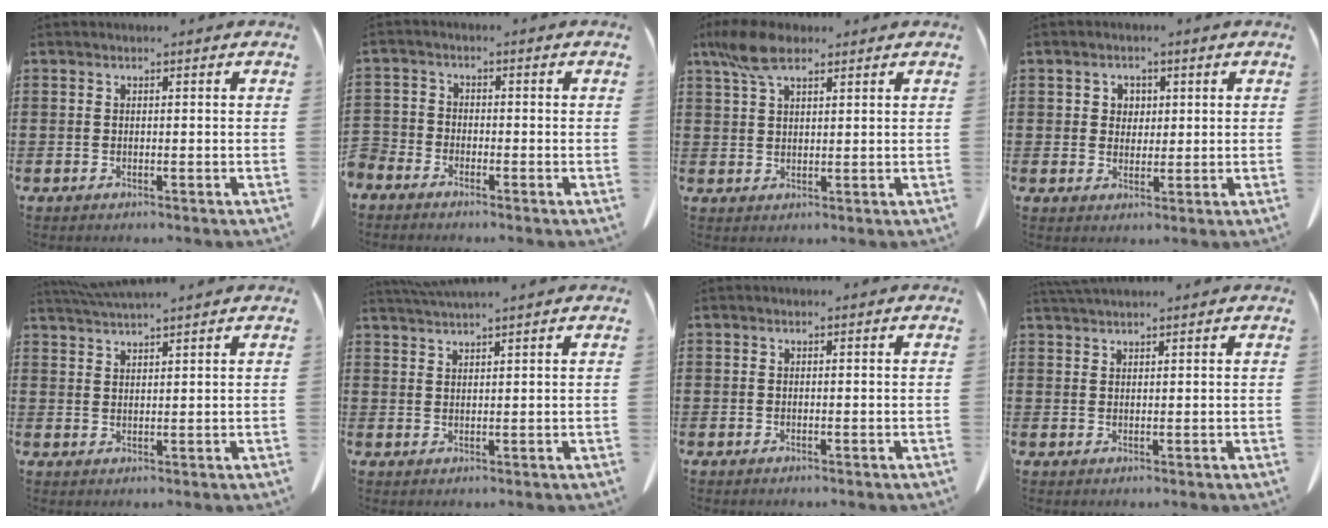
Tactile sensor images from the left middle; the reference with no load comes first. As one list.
[{"total": 2.4, "force": [-2.3, 0.8, 0.1], "torque": [-0.015, -0.004, -0.051]}, {"total": 6.3, "force": [4.0, 2.3, 4.3], "torque": [-0.100, -0.001, 0.073]}, {"total": 2.3, "force": [1.0, 2.1, 0.5], "torque": [-0.010, 0.005, 0.016]}, {"total": 3.0, "force": [2.9, -0.3, 0.6], "torque": [-0.021, -0.005, 0.056]}, {"total": 2.2, "force": [2.1, -0.4, 0.3], "torque": [-0.012, -0.002, 0.042]}, {"total": 0.0}, {"total": 2.0, "force": [1.9, 0.1, 0.5], "torque": [-0.015, 0.001, 0.037]}]